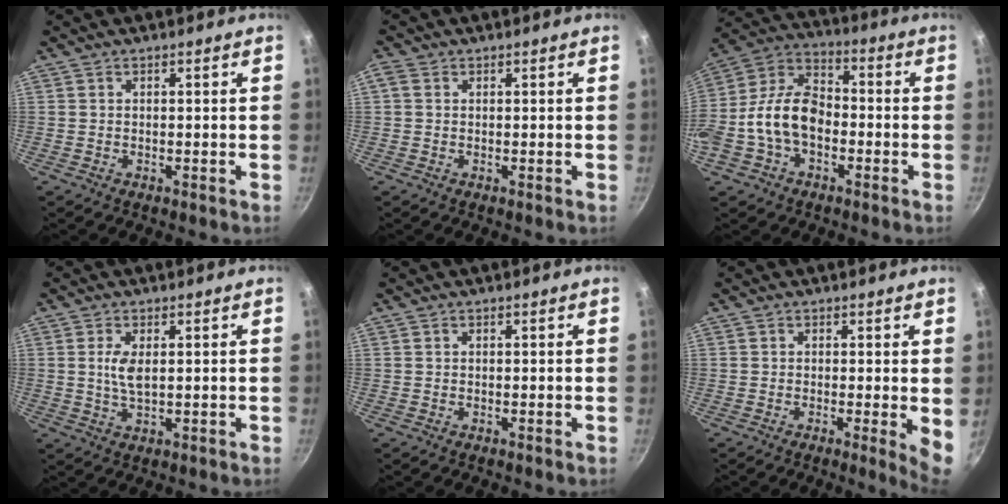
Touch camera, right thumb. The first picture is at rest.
{"total": 1.6, "force": [0.3, 1.2, 0.9], "torque": [-0.021, 0.005, 0.004]}
{"total": 14.5, "force": [-2.9, 9.7, 10.4], "torque": [-0.168, 0.047, -0.069]}
{"total": 4.2, "force": [0.8, 1.9, 3.7], "torque": [-0.073, -0.005, 0.017]}
{"total": 0.0}
{"total": 4.7, "force": [0.0, 0.8, 4.6], "torque": [-0.059, -0.015, -0.003]}